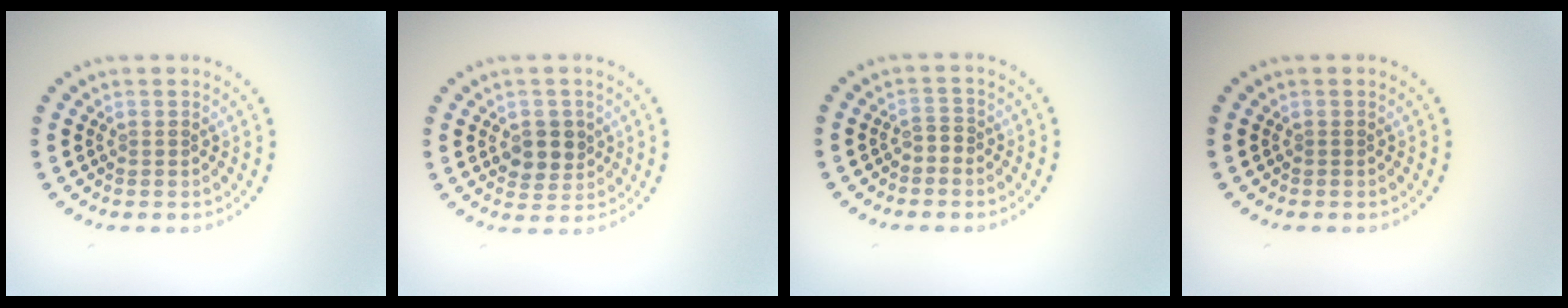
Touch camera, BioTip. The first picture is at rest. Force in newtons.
{"total": 2.8, "press": 2.8, "slide": 0.5}
{"total": 1.0, "press": 0.8, "slide": 0.6}
{"total": 0.0}